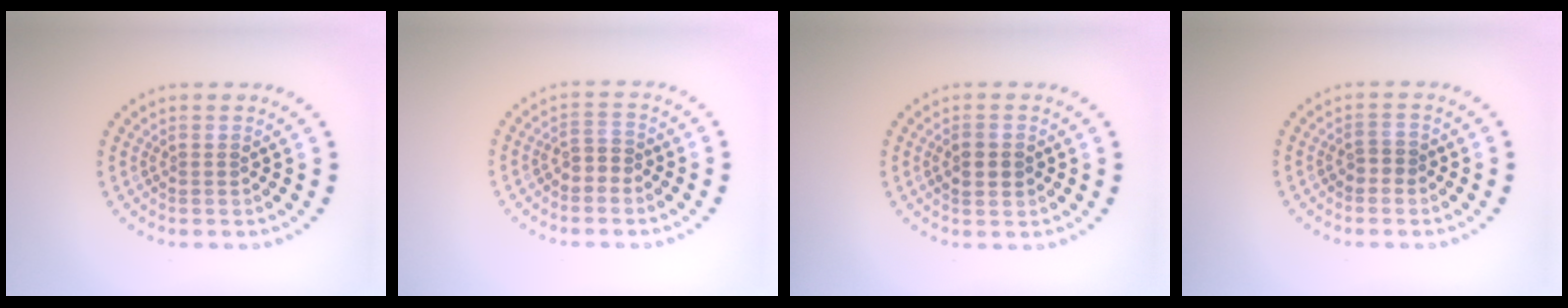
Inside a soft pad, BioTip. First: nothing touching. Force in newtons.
{"total": 1.6, "press": 1.3, "slide": 0.8}
{"total": 1.8, "press": 1.8, "slide": 0.0}
{"total": 1.2, "press": 1.0, "slide": 0.7}